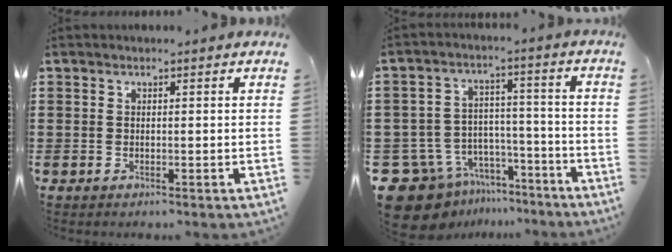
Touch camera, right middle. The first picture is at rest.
{"total": 10.3, "force": [-8.5, 5.4, 2.2], "torque": [-0.076, 0.030, -0.164]}